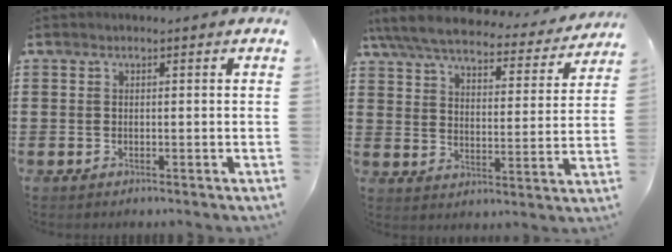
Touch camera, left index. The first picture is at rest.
{"total": 6.8, "force": [6.2, 1.0, 2.7], "torque": [-0.081, -0.035, 0.105]}